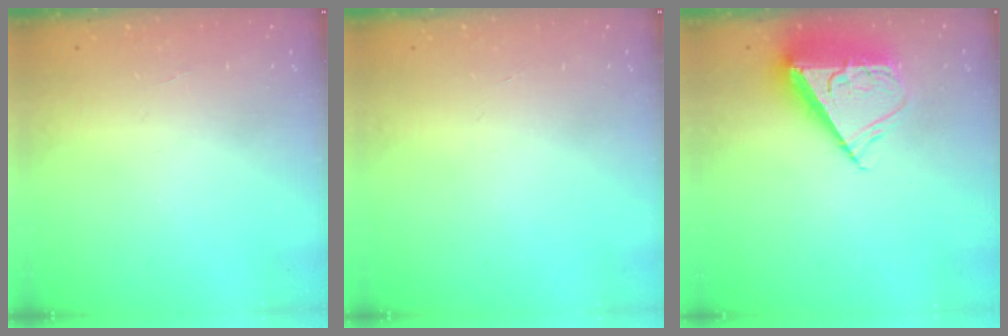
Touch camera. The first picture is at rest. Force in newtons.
{"total": 0.0}
{"total": 10.0, "press": 9.9, "slide": 1.1}